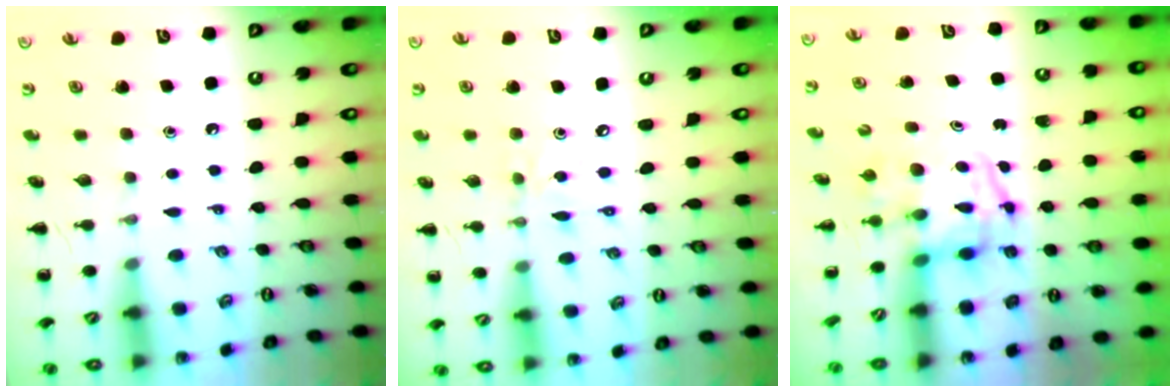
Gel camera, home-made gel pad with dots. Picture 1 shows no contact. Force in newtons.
{"total": 4.2, "press": 4.1, "slide": 0.9}
{"total": 3.9, "press": 3.9, "slide": 0.6}